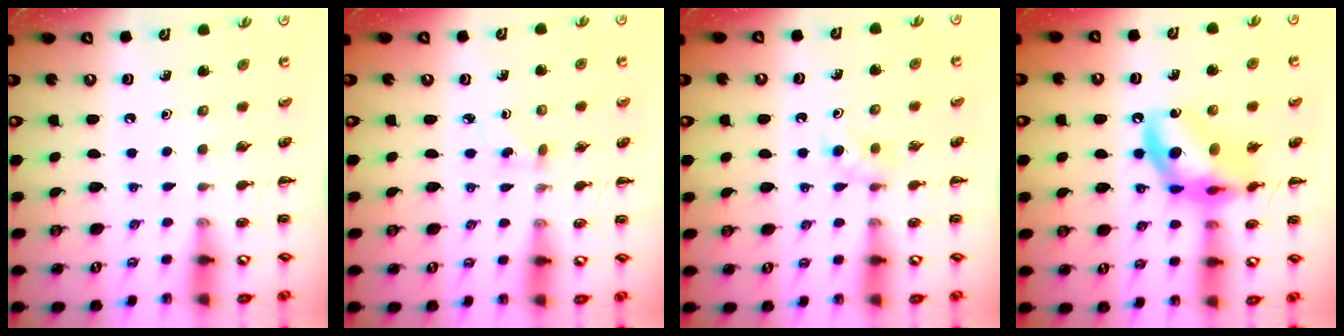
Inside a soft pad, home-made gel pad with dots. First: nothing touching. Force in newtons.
{"total": 2.8, "press": 2.5, "slide": 1.2}
{"total": 3.0, "press": 2.7, "slide": 1.2}
{"total": 14.1, "press": 13.7, "slide": 3.3}